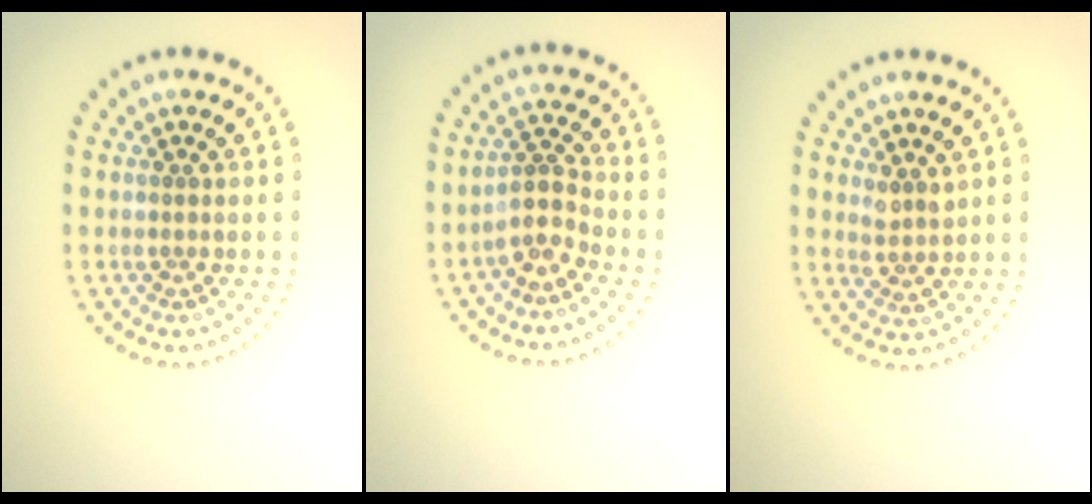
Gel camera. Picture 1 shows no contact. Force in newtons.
{"total": 2.6, "press": 2.0, "slide": 1.8}
{"total": 1.7, "press": 1.4, "slide": 1.0}